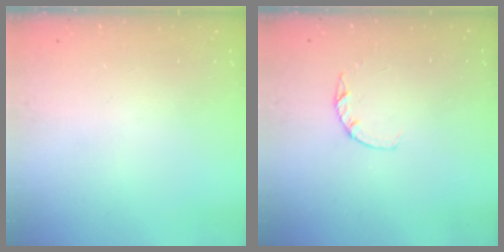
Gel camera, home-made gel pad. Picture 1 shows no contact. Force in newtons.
{"total": 2.2, "press": 2.2, "slide": 0.4}